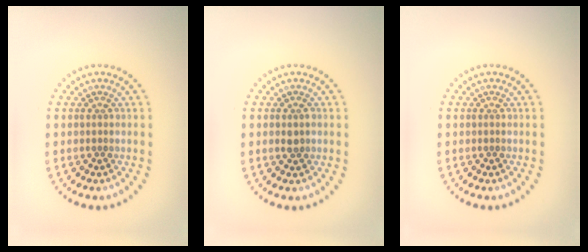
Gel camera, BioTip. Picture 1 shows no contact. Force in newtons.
{"total": 1.0, "press": 1.0, "slide": 0.2}
{"total": 0.0}